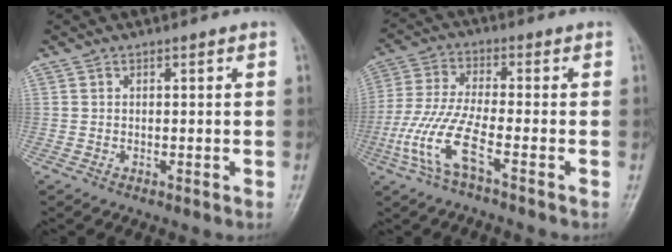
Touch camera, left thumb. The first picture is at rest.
{"total": 9.6, "force": [-4.3, 1.9, 8.3], "torque": [-0.209, 0.019, -0.092]}